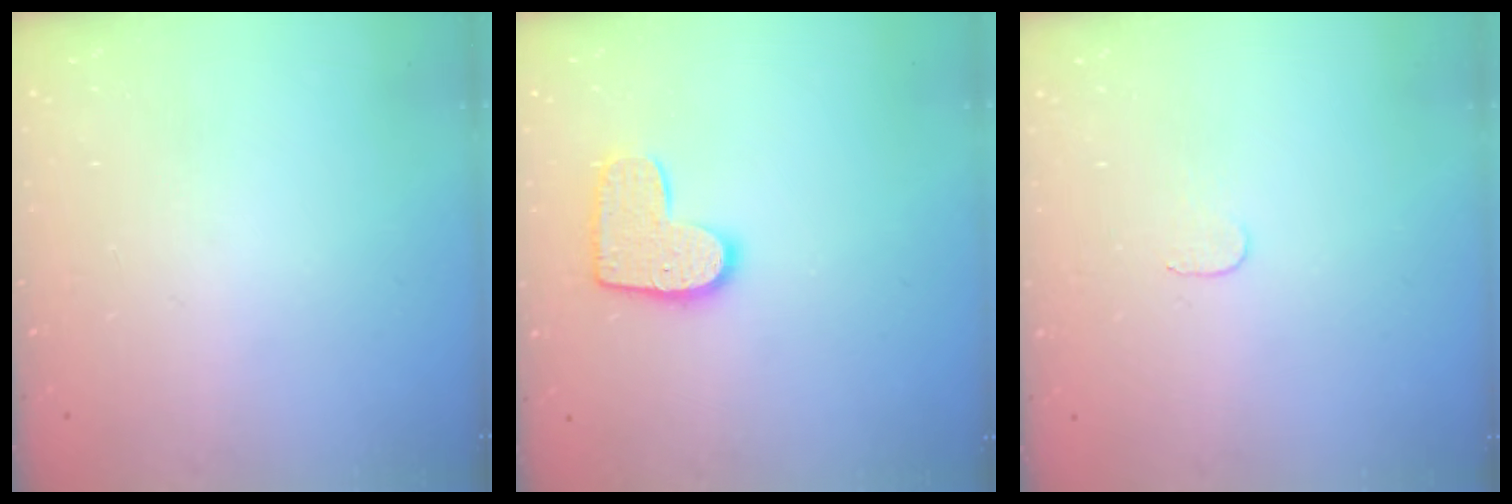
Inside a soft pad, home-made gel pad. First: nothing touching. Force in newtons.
{"total": 11.2, "press": 11.2, "slide": 0.6}
{"total": 3.0, "press": 3.0, "slide": 0.3}